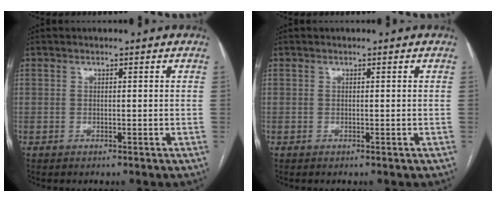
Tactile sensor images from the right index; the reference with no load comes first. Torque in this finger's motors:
{"motor_torque": [0.00, 0.00, 0.00, 0.00]}